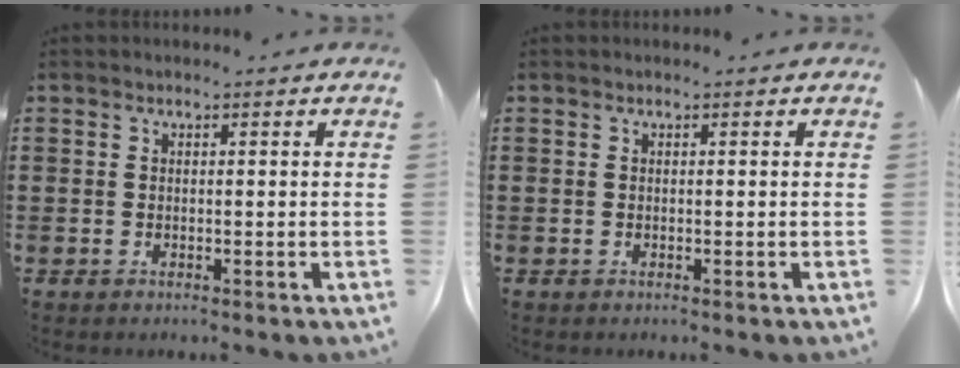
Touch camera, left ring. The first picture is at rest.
{"total": 0.0}